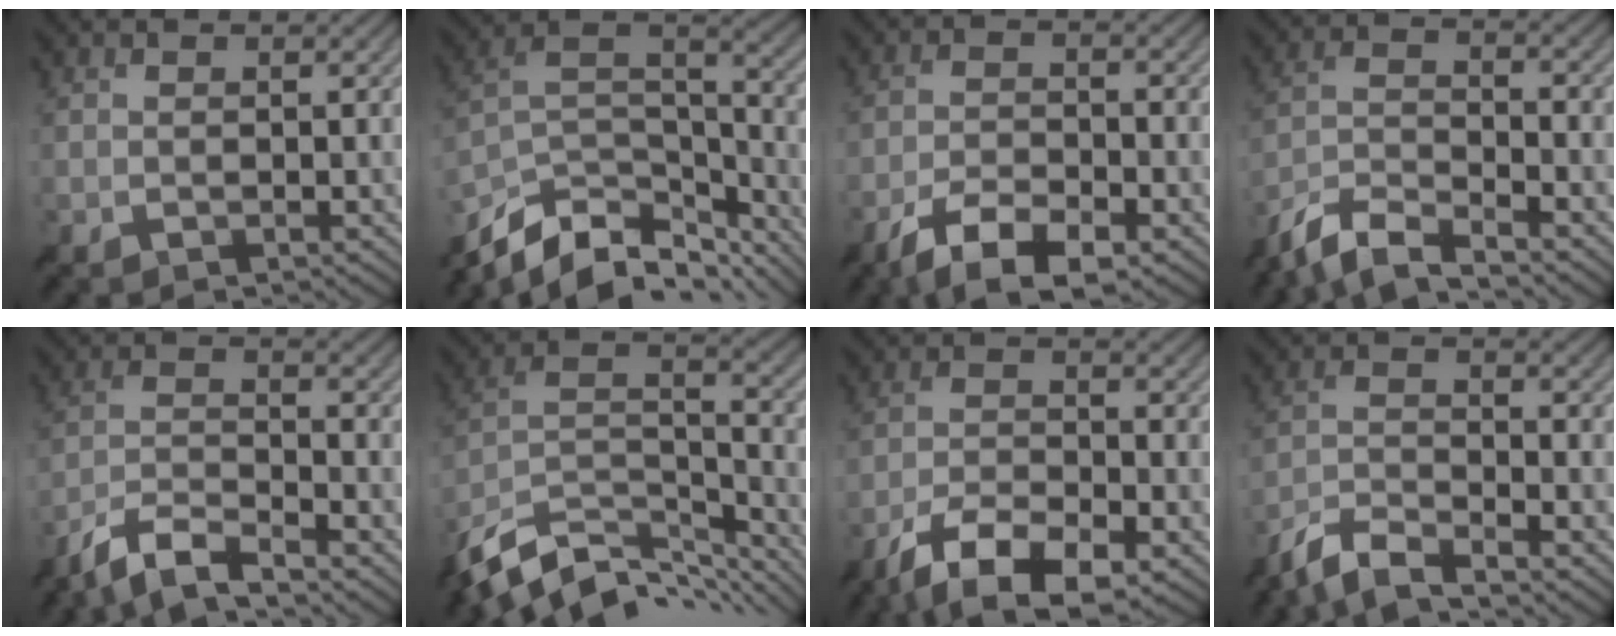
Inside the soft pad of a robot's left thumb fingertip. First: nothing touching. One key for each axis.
{"total": 14.3, "fx": -10.5, "fy": 6.6, "fz": 7.1, "tx": -0.182, "ty": -0.013, "tz": -0.177}
{"total": 7.6, "fx": -5.2, "fy": 2.2, "fz": 5.0, "tx": -0.098, "ty": -0.005, "tz": -0.097}
{"total": 8.4, "fx": -7.1, "fy": 1.7, "fz": 4.2, "tx": -0.087, "ty": -0.008, "tz": -0.147}
{"total": 7.2, "fx": -5.9, "fy": 1.4, "fz": 3.9, "tx": -0.077, "ty": -0.007, "tz": -0.124}
{"total": 13.7, "fx": -10.5, "fy": 5.7, "fz": 6.8, "tx": -0.176, "ty": -0.013, "tz": -0.183}
{"total": 9.6, "fx": -6.6, "fy": 3.0, "fz": 6.3, "tx": -0.121, "ty": -0.009, "tz": -0.123}
{"total": 6.8, "fx": -5.8, "fy": 1.3, "fz": 3.4, "tx": -0.069, "ty": -0.009, "tz": -0.124}